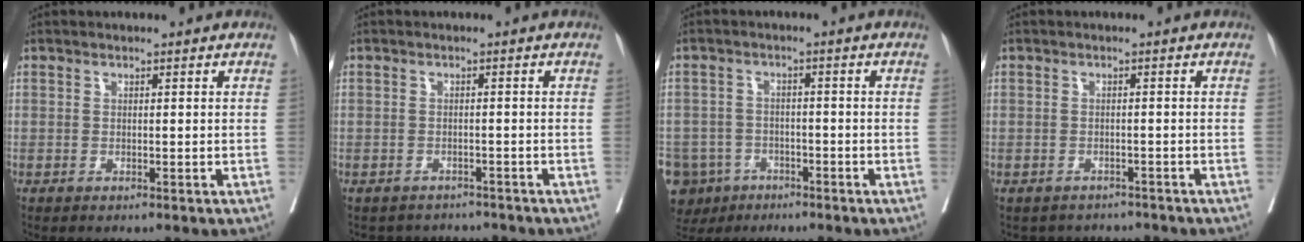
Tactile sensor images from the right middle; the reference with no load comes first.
{"total": 4.4, "force": [-4.2, 1.4, -0.6], "torque": [0.010, 0.009, -0.054]}
{"total": 12.4, "force": [-6.9, 9.7, 3.3], "torque": [-0.104, -0.001, -0.102]}
{"total": 4.2, "force": [-3.9, 1.5, -0.4], "torque": [0.007, 0.008, -0.050]}